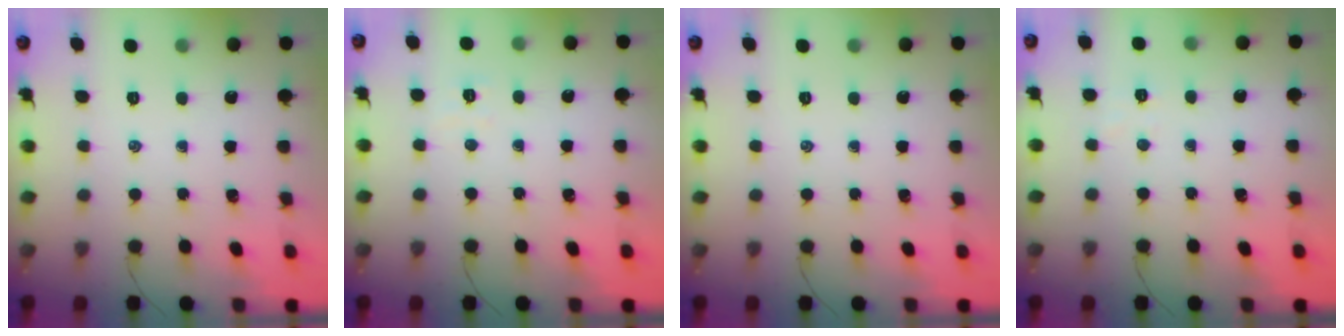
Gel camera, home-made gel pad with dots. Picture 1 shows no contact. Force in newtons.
{"total": 2.4, "press": 2.3, "slide": 0.8}
{"total": 0.0}
{"total": 2.5, "press": 2.4, "slide": 0.6}